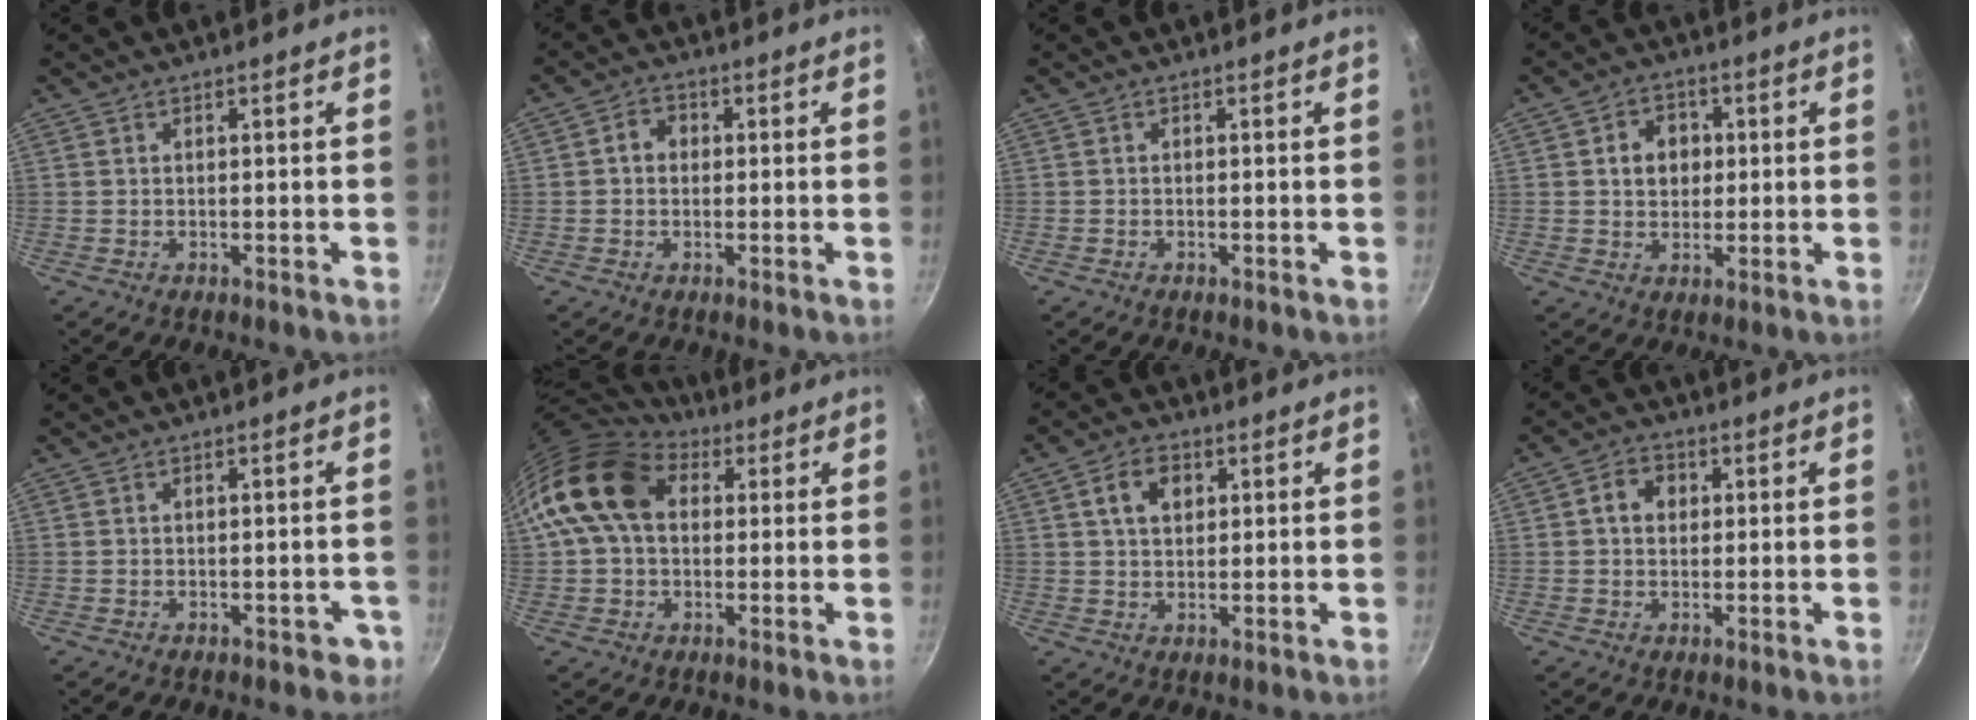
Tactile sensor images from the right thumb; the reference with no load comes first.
{"total": 3.5, "force": [0.2, 2.9, 2.0], "torque": [-0.018, 0.011, -0.003]}
{"total": 0.0}
{"total": 6.5, "force": [1.0, 5.4, 3.4], "torque": [-0.026, 0.007, 0.010]}
{"total": 2.3, "force": [-1.2, 1.6, 1.3], "torque": [0.004, 0.024, 0.000]}
{"total": 15.1, "force": [3.2, 10.8, 10.1], "torque": [-0.167, 0.022, 0.041]}
{"total": 6.1, "force": [1.9, 4.3, 3.9], "torque": [-0.050, 0.004, 0.029]}
{"total": 4.9, "force": [0.9, 3.9, 2.7], "torque": [-0.025, 0.009, 0.006]}